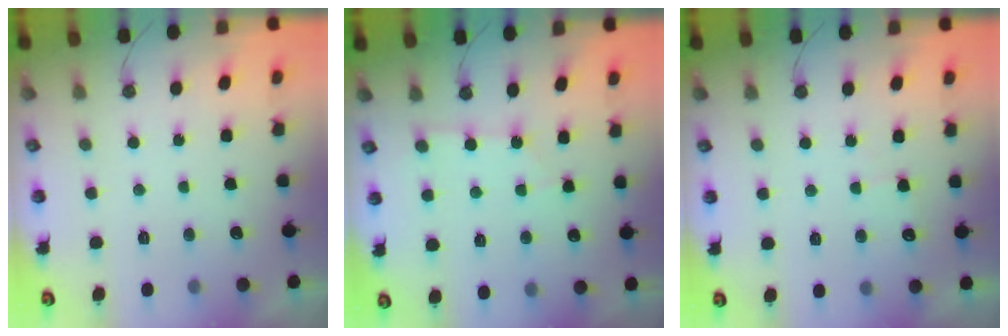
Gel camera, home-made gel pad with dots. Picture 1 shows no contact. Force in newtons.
{"total": 4.6, "press": 4.6, "slide": 0.7}
{"total": 5.0, "press": 4.9, "slide": 0.9}